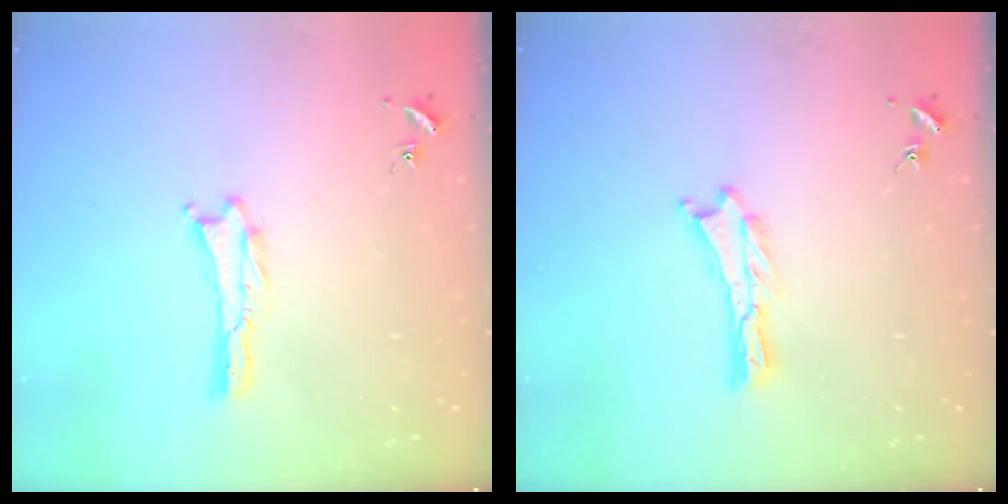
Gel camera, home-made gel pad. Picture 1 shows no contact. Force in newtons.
{"total": 0.0}